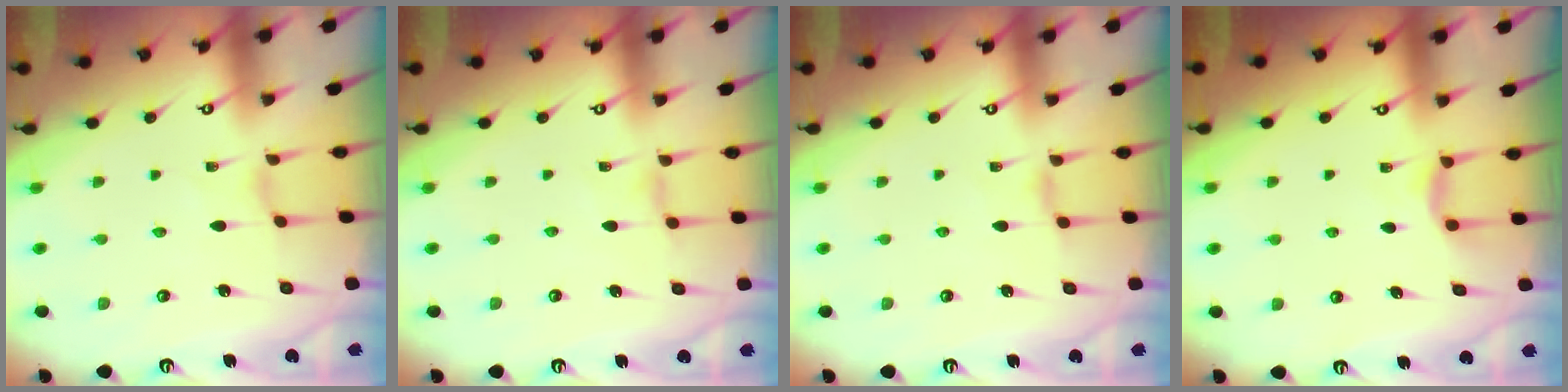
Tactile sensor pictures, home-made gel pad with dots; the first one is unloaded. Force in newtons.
{"total": 0.9, "press": 0.8, "slide": 0.4}
{"total": 1.9, "press": 1.8, "slide": 0.5}
{"total": 4.5, "press": 4.4, "slide": 0.5}